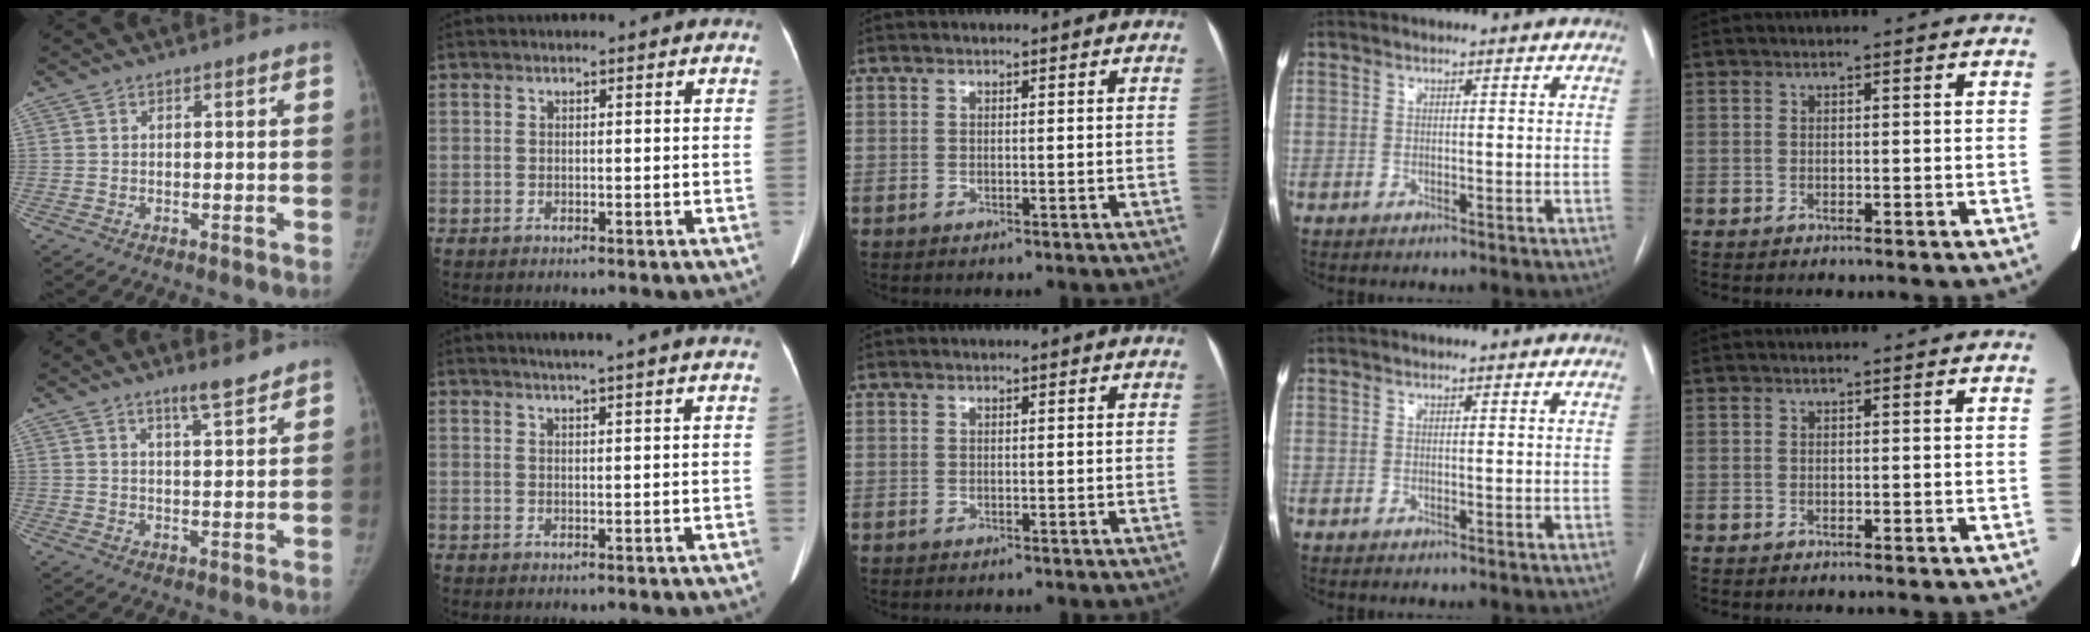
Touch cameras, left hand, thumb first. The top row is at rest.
{"thumb": {"total": 4.7, "force": [3.8, 0.5, 2.6], "torque": [-0.036, -0.029, 0.060]}, "index": {"total": 9.7, "force": [8.5, -0.6, 4.7], "torque": [-0.064, 0.014, 0.087]}}